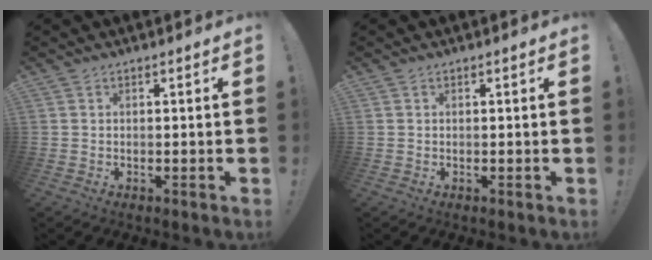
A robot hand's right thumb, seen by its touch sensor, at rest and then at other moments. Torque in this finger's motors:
{"motor_torque": [0.11, -0.05, 0.01, -0.09, 0.00]}